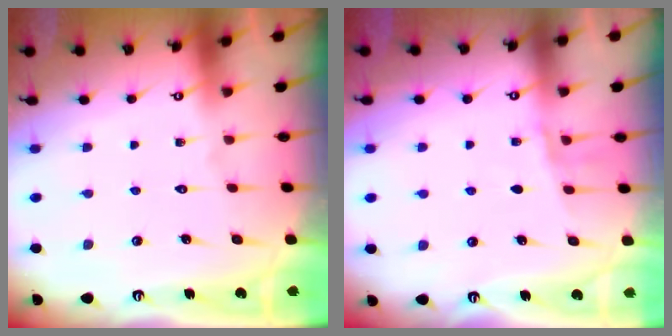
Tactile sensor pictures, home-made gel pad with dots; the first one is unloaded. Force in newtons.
{"total": 3.9, "press": 3.7, "slide": 1.3}